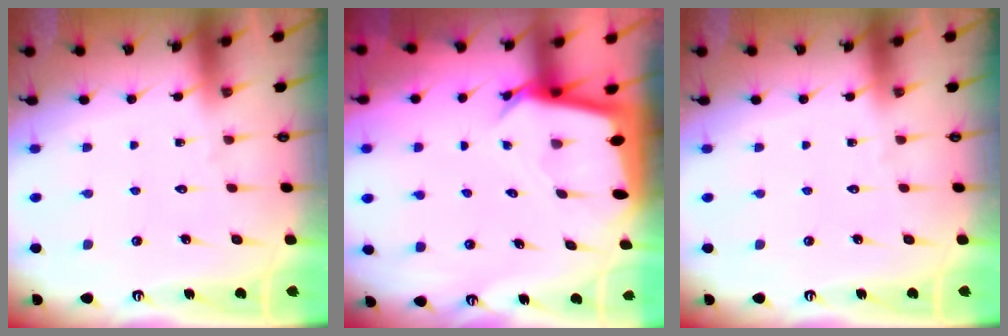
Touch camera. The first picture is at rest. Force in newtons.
{"total": 3.6, "press": 3.6, "slide": 0.1}
{"total": 0.0}